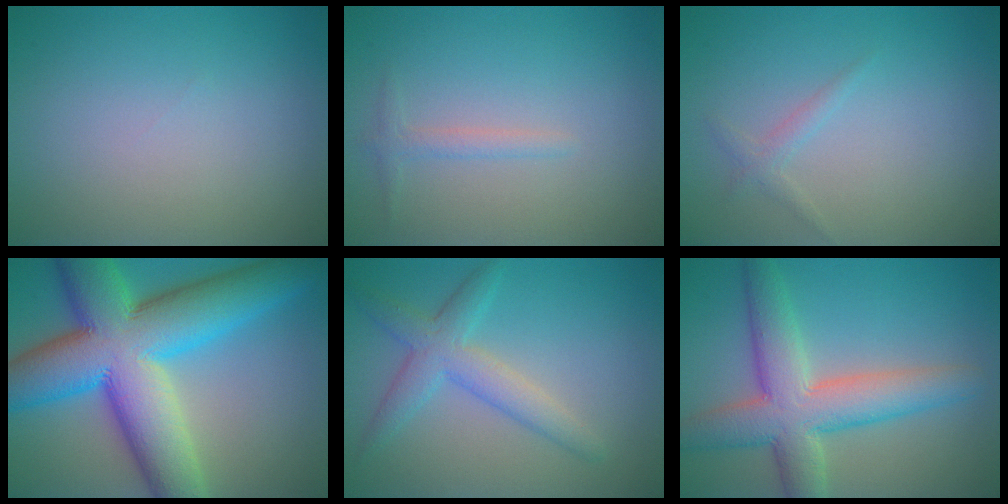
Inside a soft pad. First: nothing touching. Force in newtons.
{"total": 1.1, "press": 1.1, "slide": 0.1}
{"total": 1.1, "press": 1.1, "slide": 0.1}
{"total": 15.9, "press": 15.9, "slide": 0.5}
{"total": 3.8, "press": 3.8, "slide": 0.1}
{"total": 7.6, "press": 7.6, "slide": 0.5}